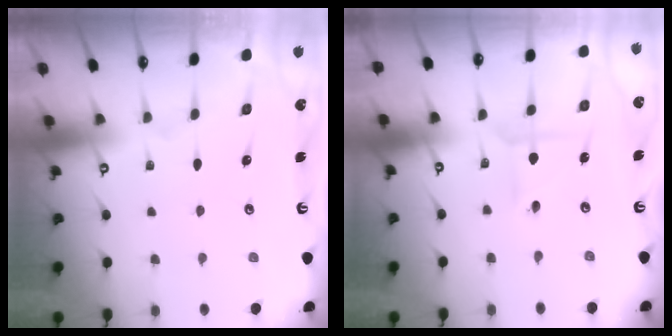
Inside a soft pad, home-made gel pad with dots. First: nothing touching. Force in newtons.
{"total": 3.5, "press": 3.5, "slide": 0.2}